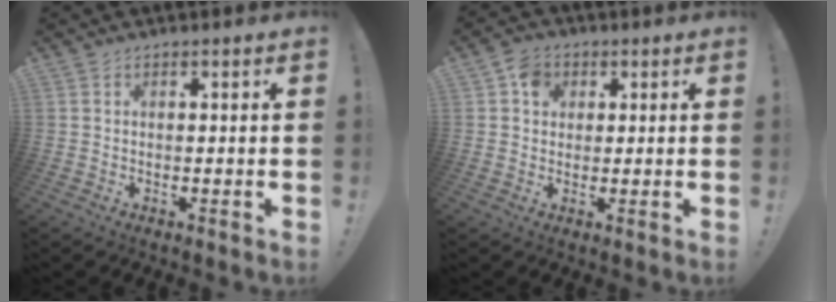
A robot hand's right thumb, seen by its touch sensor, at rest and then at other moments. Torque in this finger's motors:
{"motor_torque": [-0.03, 0.24, 0.06, -0.11, 0.00]}